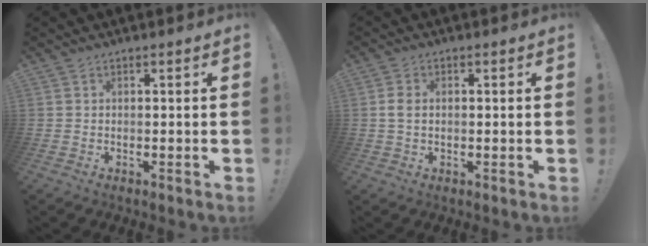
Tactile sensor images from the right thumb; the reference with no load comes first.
{"total": 3.2, "force": [0.0, 2.1, 2.5], "torque": [-0.059, 0.009, -0.001]}